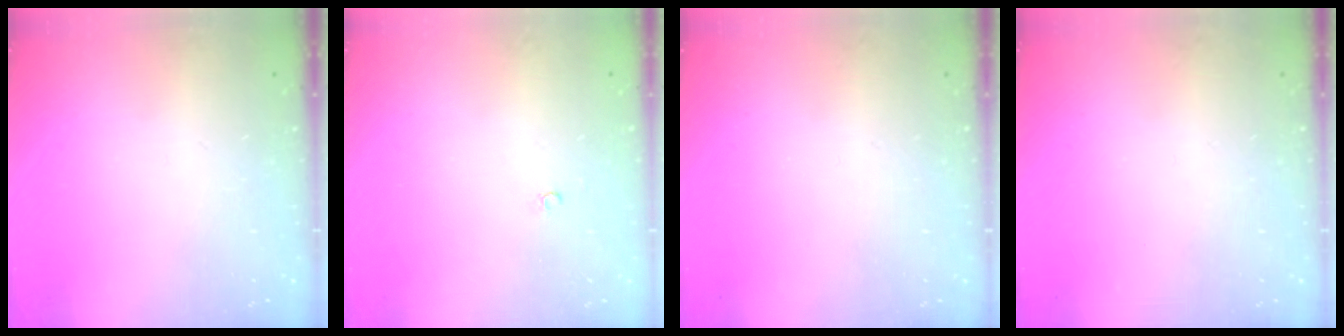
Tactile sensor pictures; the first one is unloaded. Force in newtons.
{"total": 2.0, "press": 2.0, "slide": 0.4}
{"total": 0.0}
{"total": 0.0}